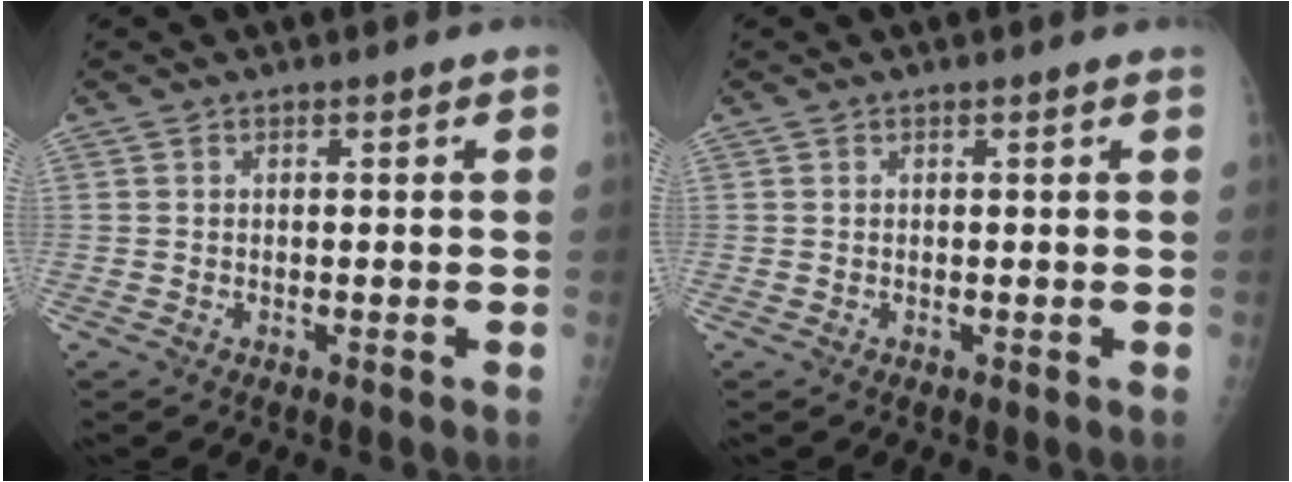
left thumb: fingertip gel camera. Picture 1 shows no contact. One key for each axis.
{"total": 0.0}